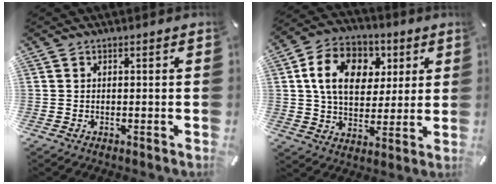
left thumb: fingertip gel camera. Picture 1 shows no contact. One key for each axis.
{"total": 14.2, "fx": 4.2, "fy": 11.0, "fz": 7.9, "tx": -0.130, "ty": 0.007, "tz": 0.080}